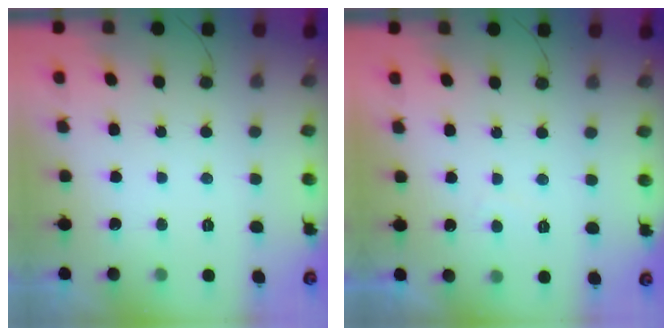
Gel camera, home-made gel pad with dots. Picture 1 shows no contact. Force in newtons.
{"total": 0.9, "press": 0.8, "slide": 0.4}